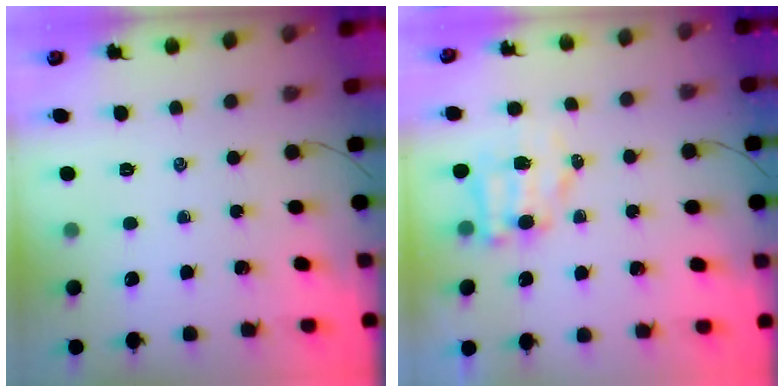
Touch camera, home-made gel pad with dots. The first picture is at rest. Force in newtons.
{"total": 5.8, "press": 5.8, "slide": 0.7}